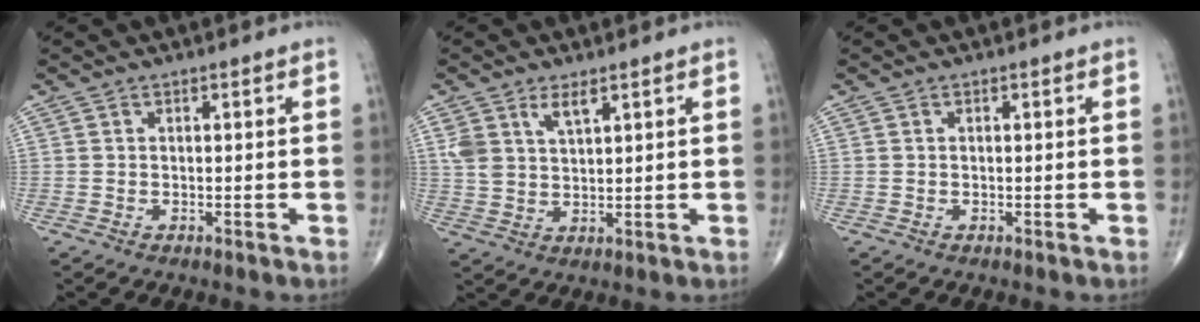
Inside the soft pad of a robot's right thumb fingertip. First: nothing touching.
{"total": 5.2, "force": [3.0, 2.3, 3.6], "torque": [-0.068, -0.013, 0.064]}
{"total": 0.0}